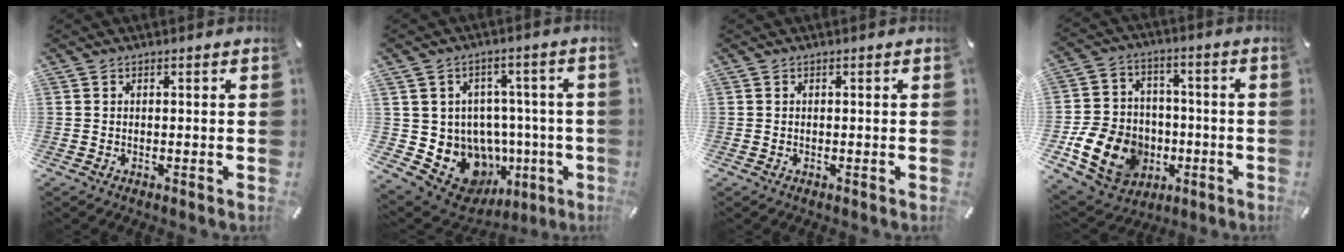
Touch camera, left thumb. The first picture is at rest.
{"total": 12.4, "force": [-4.0, 10.7, 4.8], "torque": [-0.070, 0.004, -0.045]}
{"total": 0.0}
{"total": 15.2, "force": [-5.0, 12.6, 6.9], "torque": [-0.129, 0.033, -0.079]}